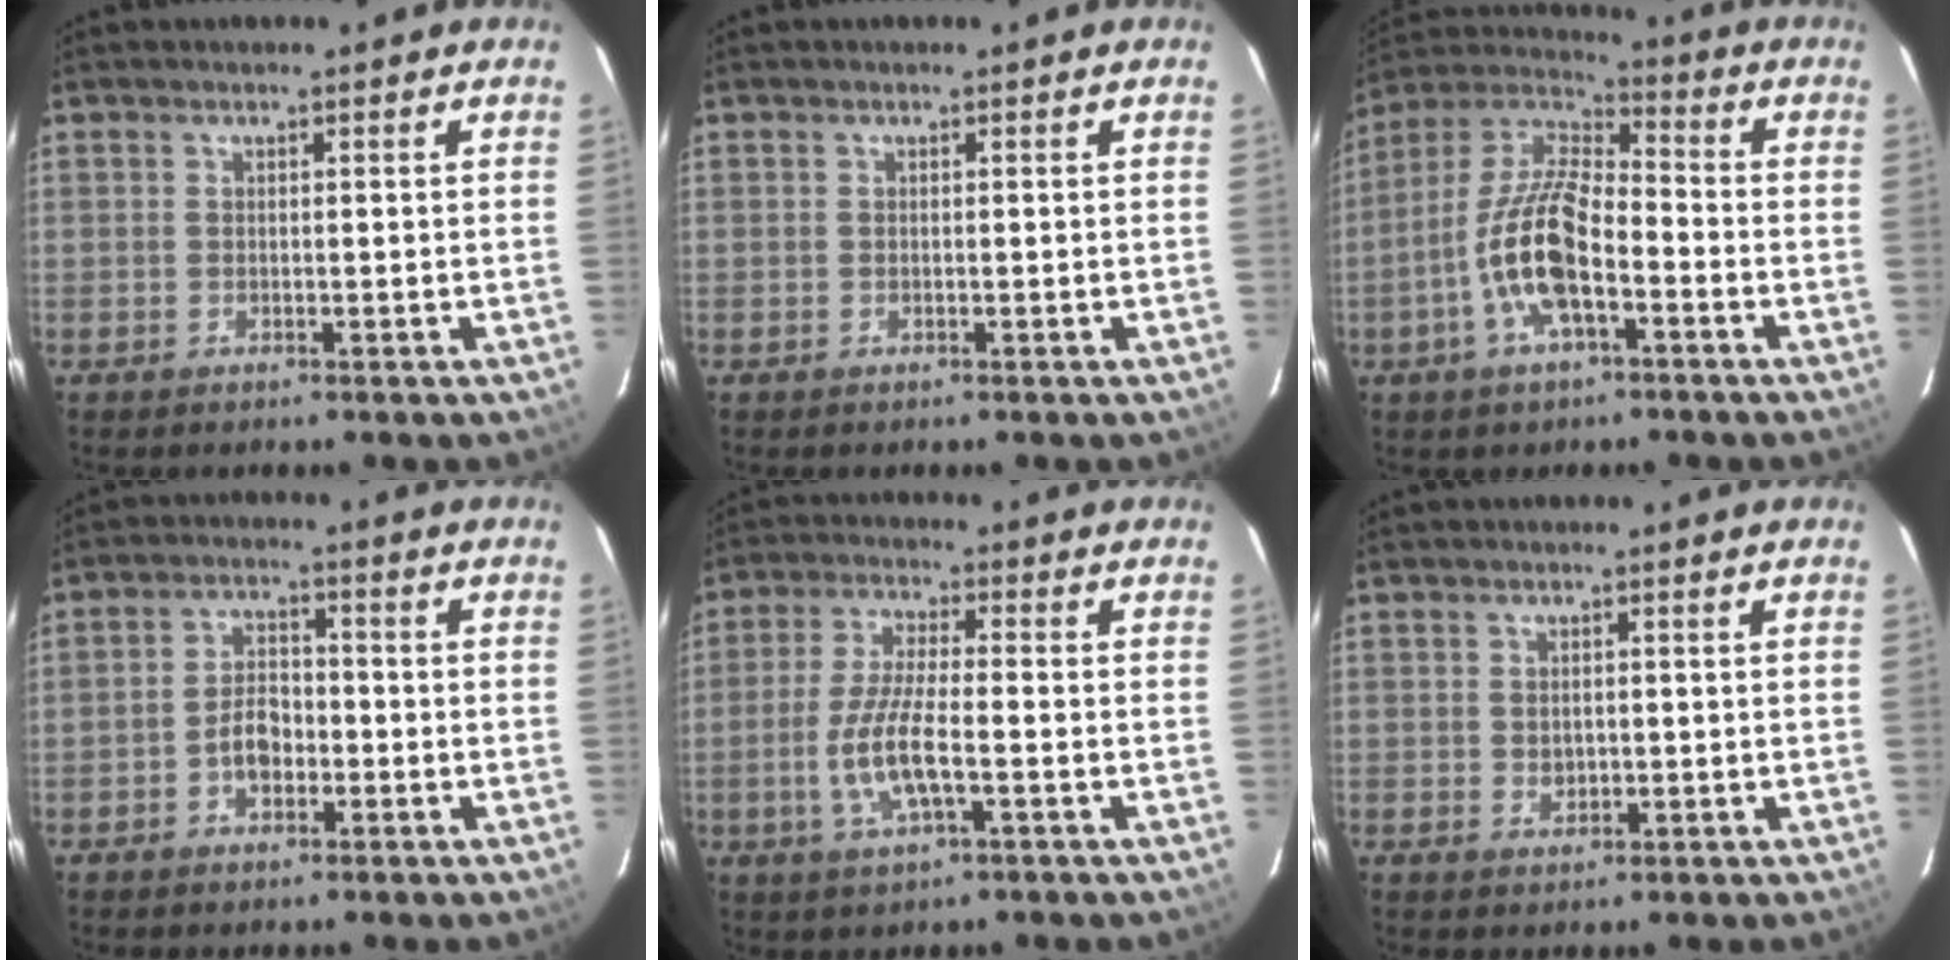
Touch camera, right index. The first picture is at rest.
{"total": 0.0}
{"total": 14.1, "force": [-5.2, 5.3, 12.0], "torque": [-0.247, 0.001, -0.102]}
{"total": 5.1, "force": [-2.0, 3.2, 3.4], "torque": [-0.066, 0.013, -0.033]}
{"total": 9.1, "force": [-2.7, 2.3, 8.3], "torque": [-0.172, -0.006, -0.053]}
{"total": 1.9, "force": [-0.1, 1.7, 1.0], "torque": [-0.014, 0.000, 0.002]}